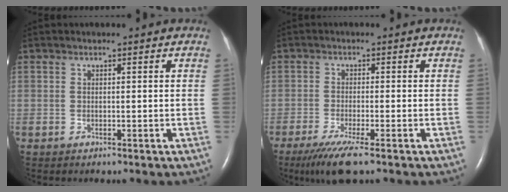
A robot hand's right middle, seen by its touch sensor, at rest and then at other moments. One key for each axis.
{"total": 6.2, "fx": -4.2, "fy": 0.4, "fz": 4.6, "tx": -0.086, "ty": -0.018, "tz": -0.072}